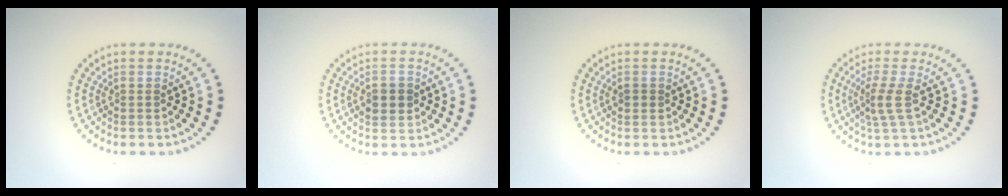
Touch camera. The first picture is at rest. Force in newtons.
{"total": 2.2, "press": 2.2, "slide": 0.1}
{"total": 0.8, "press": 0.8, "slide": 0.3}
{"total": 2.2, "press": 1.6, "slide": 1.5}